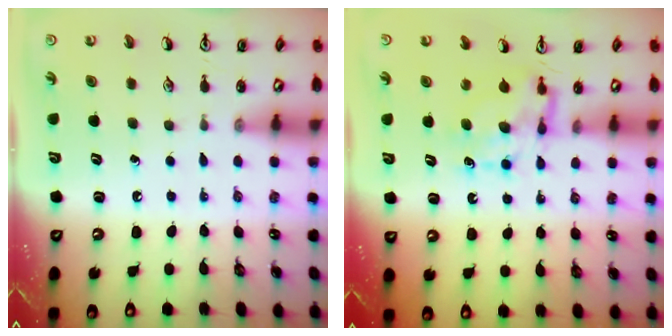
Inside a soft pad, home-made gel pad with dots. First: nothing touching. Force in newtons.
{"total": 7.1, "press": 7.1, "slide": 0.1}